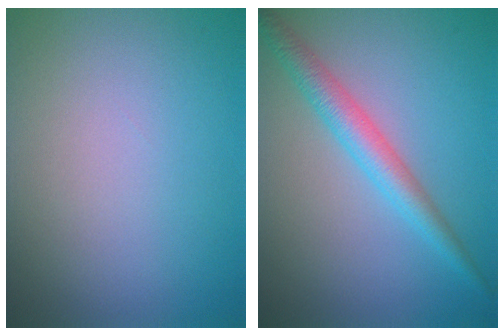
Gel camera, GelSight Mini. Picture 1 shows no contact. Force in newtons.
{"total": 3.3, "press": 3.3, "slide": 0.0}